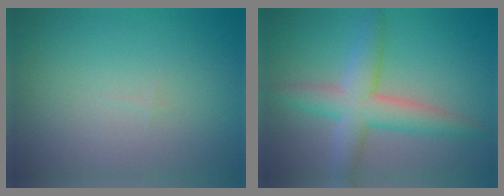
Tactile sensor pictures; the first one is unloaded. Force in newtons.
{"total": 5.4, "press": 5.4, "slide": 0.3}